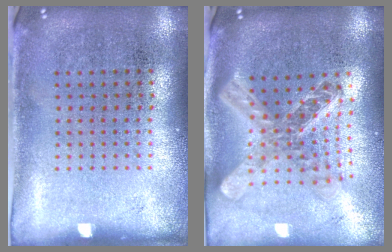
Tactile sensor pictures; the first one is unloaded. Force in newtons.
{"total": 2.5, "press": 1.9, "slide": 1.5}